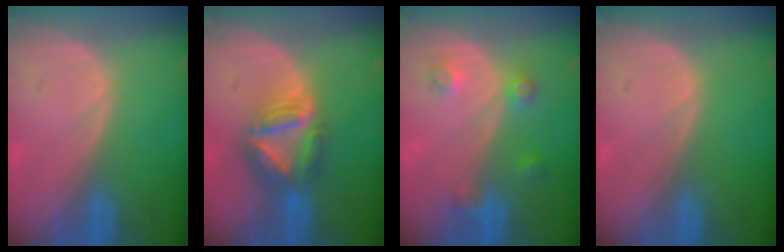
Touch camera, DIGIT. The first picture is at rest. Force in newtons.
{"total": 7.7, "press": 6.6, "slide": 4.0}
{"total": 3.6, "press": 3.4, "slide": 1.3}
{"total": 0.0}